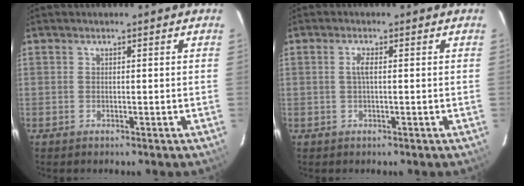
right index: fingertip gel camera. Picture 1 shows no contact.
{"total": 1.6, "force": [0.1, 0.1, 1.6], "torque": [-0.033, 0.002, -0.001]}